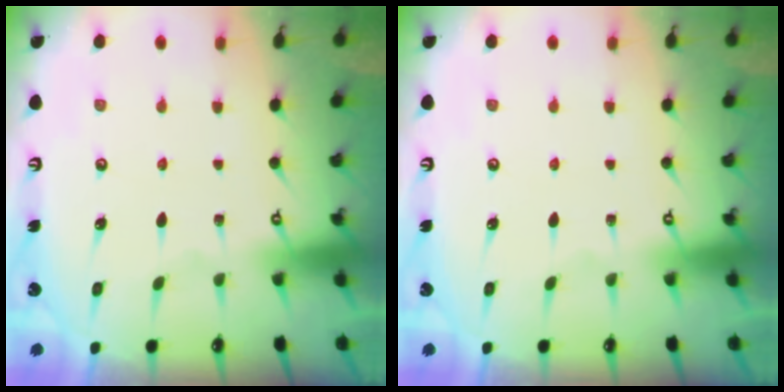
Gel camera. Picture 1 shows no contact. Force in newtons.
{"total": 0.0}